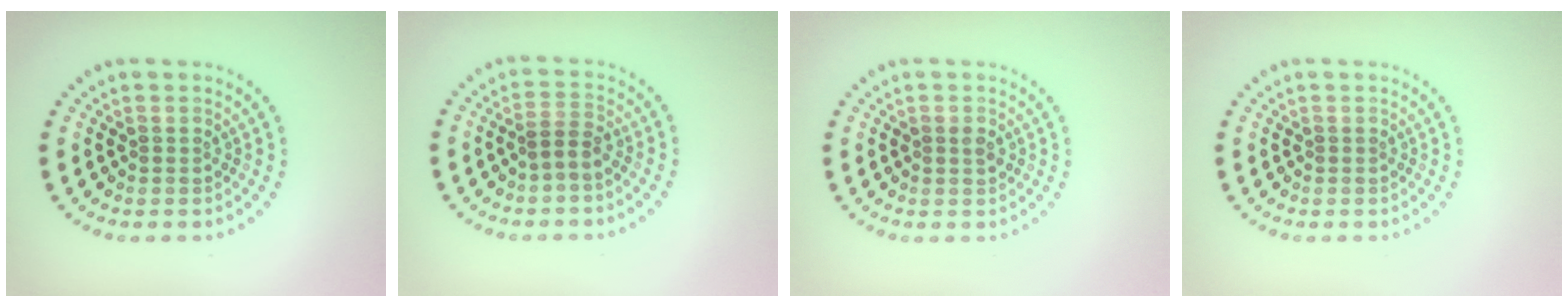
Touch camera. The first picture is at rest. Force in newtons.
{"total": 1.6, "press": 1.4, "slide": 0.8}
{"total": 0.9, "press": 0.9, "slide": 0.1}
{"total": 0.0}